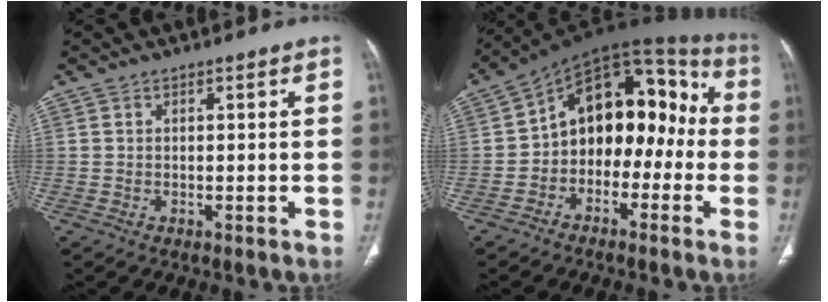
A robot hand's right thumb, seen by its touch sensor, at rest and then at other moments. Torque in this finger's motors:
{"motor_torque": [0.08, 1.27, 0.18, -0.03, 0.34]}